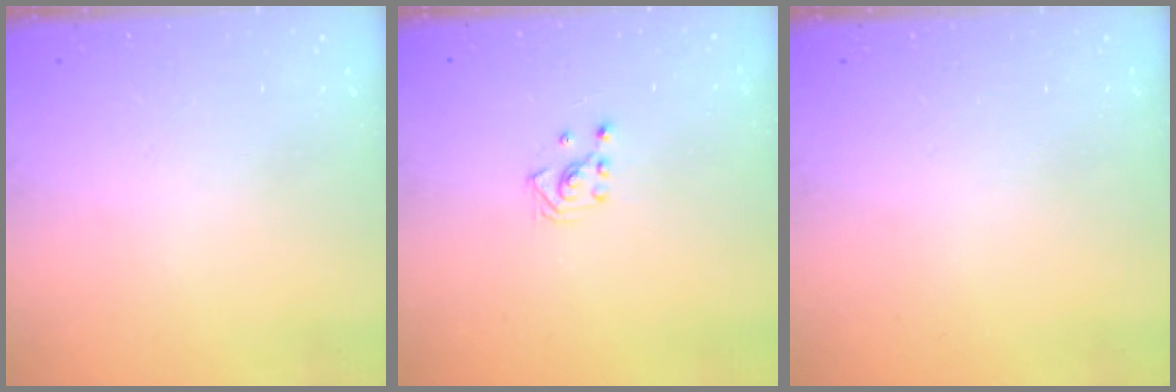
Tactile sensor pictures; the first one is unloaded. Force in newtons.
{"total": 2.6, "press": 2.6, "slide": 0.3}
{"total": 0.0}